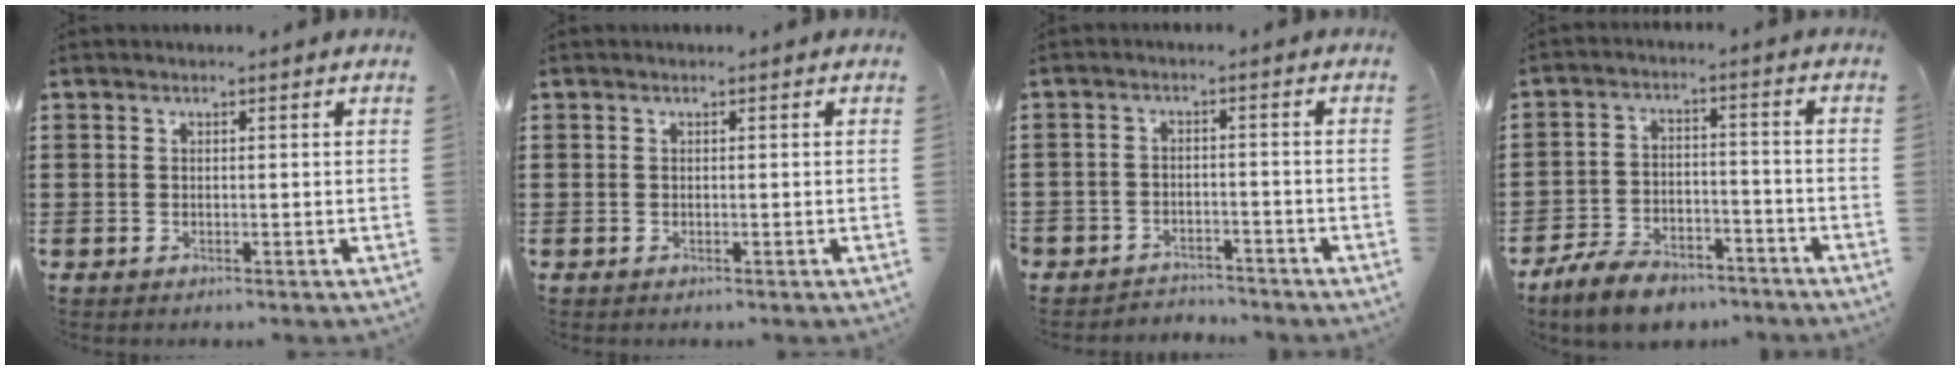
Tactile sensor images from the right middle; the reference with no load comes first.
{"total": 0.0}
{"total": 3.2, "force": [-3.1, 0.8, -0.4], "torque": [-0.002, 0.001, -0.069]}
{"total": 7.1, "force": [-6.3, 2.1, 2.6], "torque": [-0.053, 0.016, -0.122]}